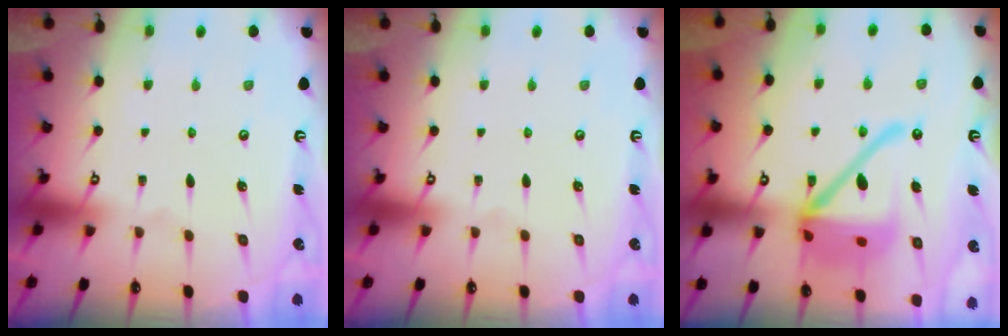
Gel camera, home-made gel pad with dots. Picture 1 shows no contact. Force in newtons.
{"total": 0.0}
{"total": 20.2, "press": 20.0, "slide": 2.8}